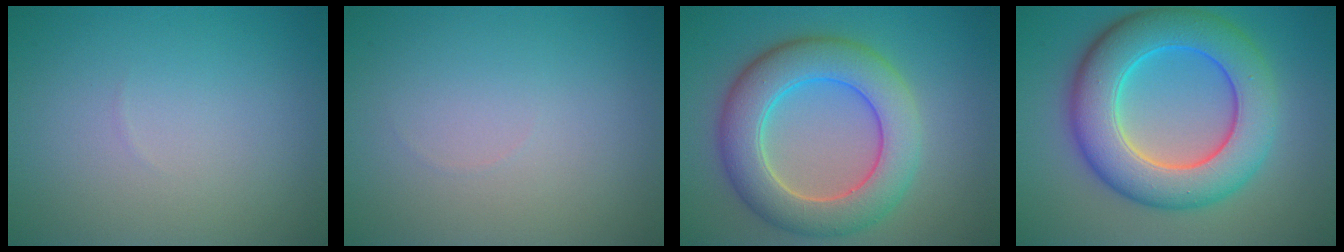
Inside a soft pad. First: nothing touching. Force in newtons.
{"total": 0.0}
{"total": 8.0, "press": 8.0, "slide": 0.5}
{"total": 9.8, "press": 9.8, "slide": 0.2}